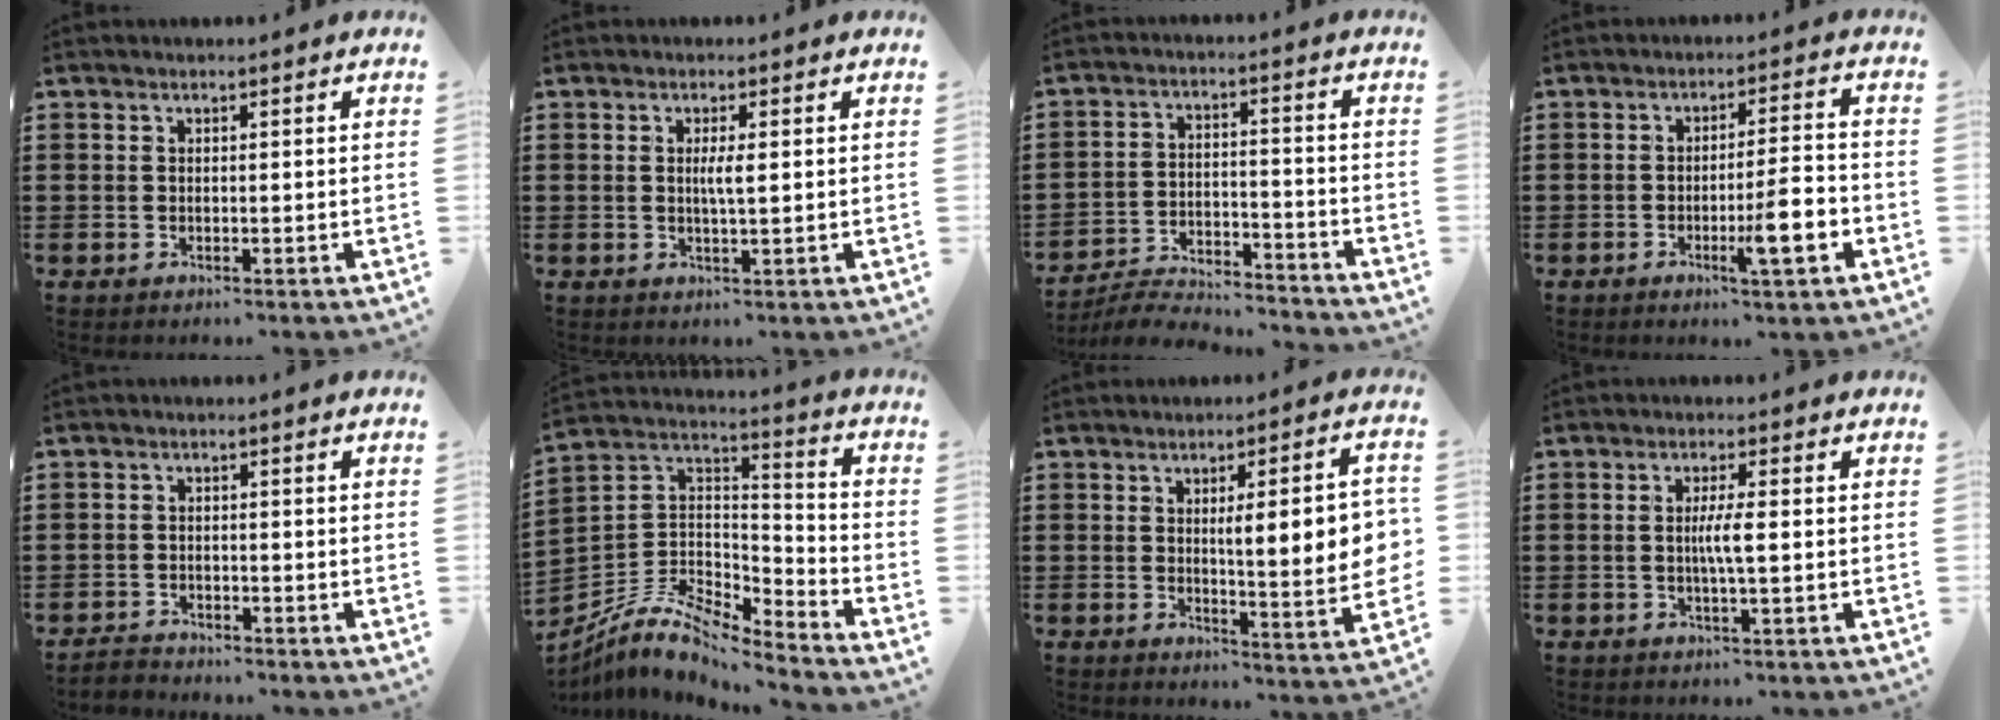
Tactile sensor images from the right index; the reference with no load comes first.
{"total": 2.5, "force": [0.3, 0.2, 2.5], "torque": [-0.049, -0.003, 0.003]}
{"total": 5.6, "force": [-5.5, 0.6, 1.1], "torque": [-0.024, 0.008, -0.111]}
{"total": 7.3, "force": [-2.6, 1.0, 6.7], "torque": [-0.112, -0.004, -0.044]}
{"total": 1.7, "force": [-1.7, 0.4, -0.1], "torque": [-0.003, 0.005, -0.037]}
{"total": 7.8, "force": [-6.6, 2.7, 3.3], "torque": [-0.086, 0.000, -0.134]}
{"total": 9.7, "force": [1.2, 2.2, 9.4], "torque": [-0.146, -0.001, 0.012]}
{"total": 3.6, "force": [-0.1, 0.1, 3.6], "torque": [-0.066, -0.006, -0.005]}